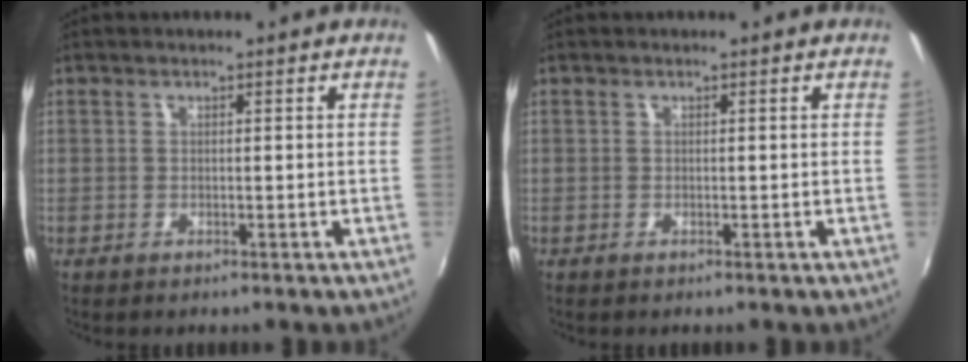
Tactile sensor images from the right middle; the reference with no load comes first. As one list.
[{"total": 0.0}]